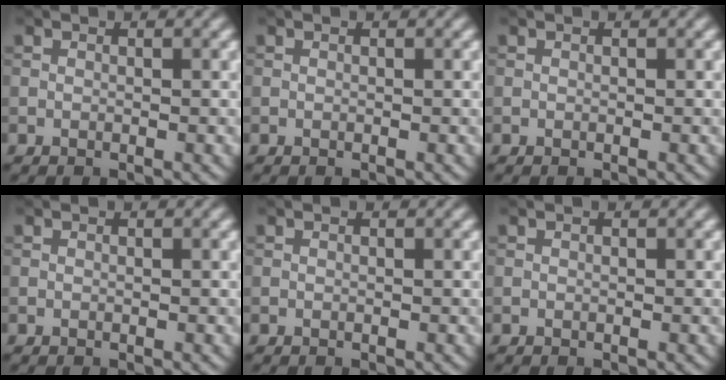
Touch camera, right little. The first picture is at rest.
{"total": 0.0}
{"total": 0.0}
{"total": 0.0}
{"total": 0.0}
{"total": 0.0}